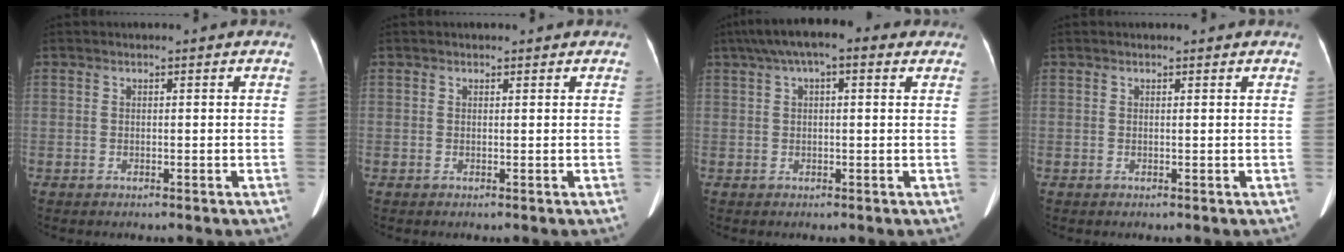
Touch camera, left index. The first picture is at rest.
{"total": 0.9, "force": [0.8, 0.5, 0.2], "torque": [-0.004, 0.001, 0.007]}
{"total": 9.1, "force": [5.4, 2.6, 6.8], "torque": [-0.107, 0.041, 0.081]}
{"total": 1.2, "force": [1.1, 0.0, 0.4], "torque": [-0.008, -0.006, 0.009]}